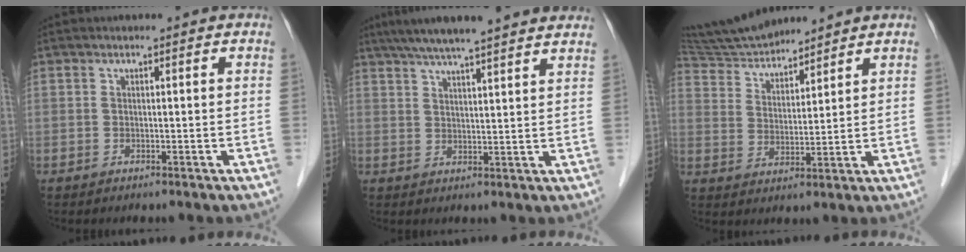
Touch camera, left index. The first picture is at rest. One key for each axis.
{"total": 15.9, "fx": 13.5, "fy": 0.7, "fz": 8.4, "tx": -0.134, "ty": 0.040, "tz": 0.180}
{"total": 9.0, "fx": 8.8, "fy": 0.8, "fz": 1.8, "tx": -0.049, "ty": 0.018, "tz": 0.175}